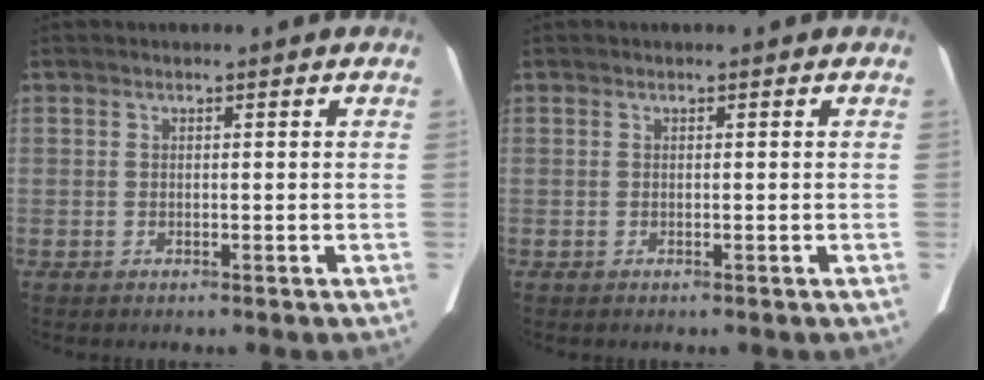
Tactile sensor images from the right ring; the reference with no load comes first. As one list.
[{"total": 0.0}]